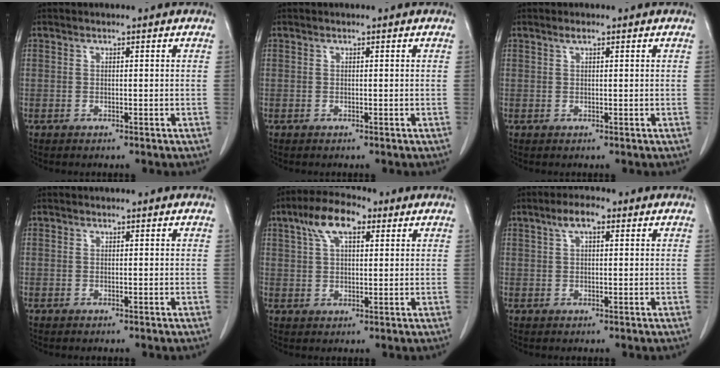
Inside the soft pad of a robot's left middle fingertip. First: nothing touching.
{"total": 0.0}
{"total": 0.8, "force": [0.6, 0.1, 0.6], "torque": [-0.014, 0.002, 0.012]}
{"total": 0.0}
{"total": 7.3, "force": [3.8, 3.0, 5.5], "torque": [-0.108, 0.019, 0.068]}
{"total": 3.7, "force": [1.9, 1.3, 2.9], "torque": [-0.059, 0.013, 0.034]}